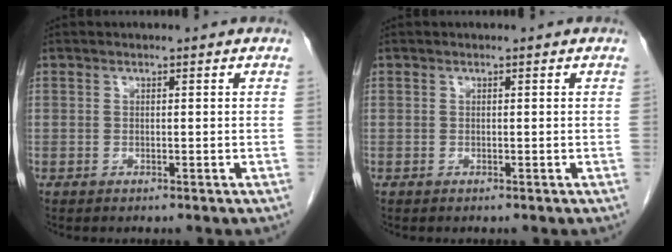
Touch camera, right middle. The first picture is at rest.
{"total": 0.0}